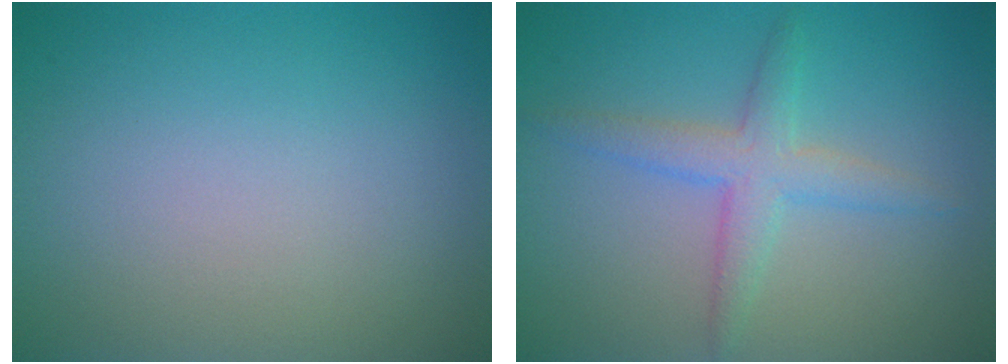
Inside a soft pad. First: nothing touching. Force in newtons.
{"total": 3.2, "press": 3.2, "slide": 0.1}